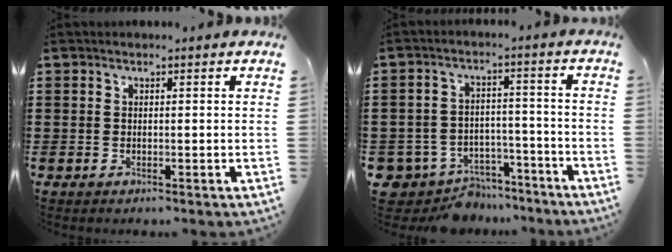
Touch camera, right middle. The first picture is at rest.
{"total": 6.4, "force": [-5.8, 2.7, 0.6], "torque": [-0.025, 0.019, -0.116]}